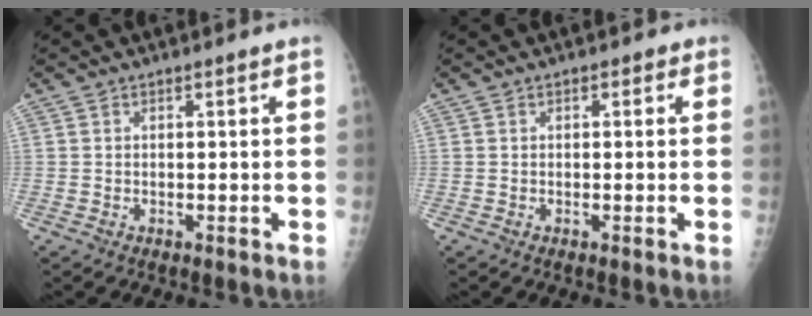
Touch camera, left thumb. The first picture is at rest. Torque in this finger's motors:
{"motor_torque": [-0.23, 0.07, -0.03, -0.15, 0.03]}